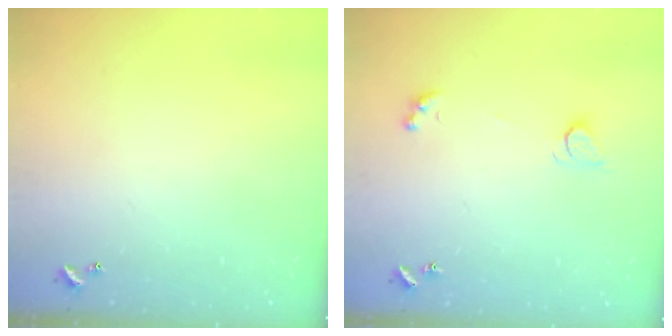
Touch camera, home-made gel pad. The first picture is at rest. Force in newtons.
{"total": 2.2, "press": 2.1, "slide": 0.4}